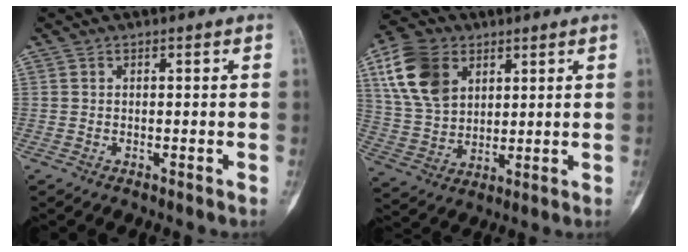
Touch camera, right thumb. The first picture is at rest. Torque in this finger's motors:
{"motor_torque": [-0.78, 2.11, 0.38, -0.06, 0.14]}